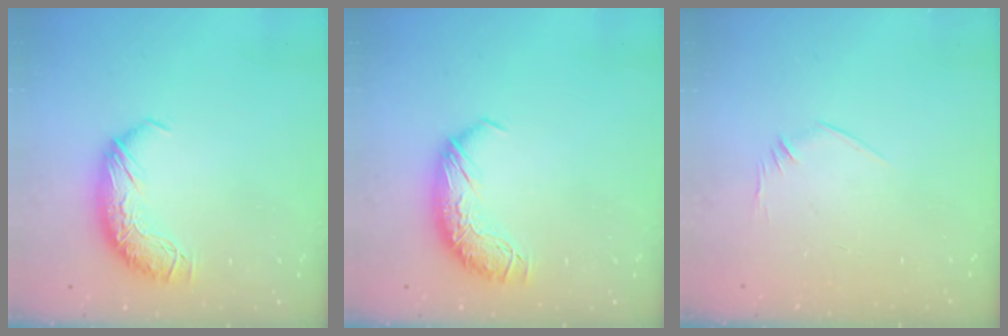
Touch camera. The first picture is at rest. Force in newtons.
{"total": 0.0}
{"total": 7.2, "press": 7.2, "slide": 1.0}